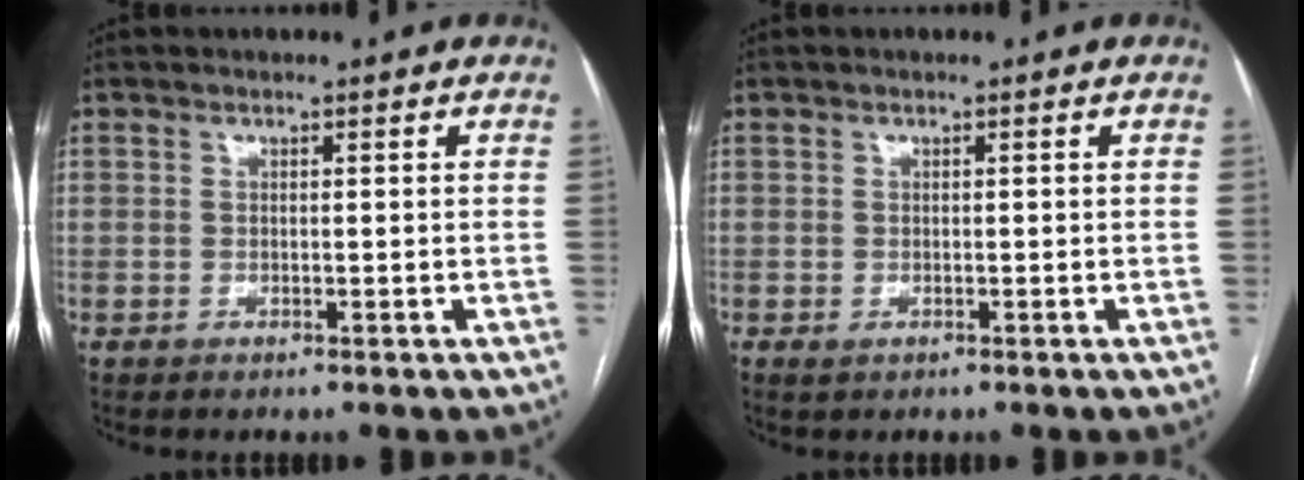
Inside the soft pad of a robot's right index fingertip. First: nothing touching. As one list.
[{"total": 0.7, "force": [-0.3, 0.5, 0.4], "torque": [-0.008, 0.000, -0.002]}]